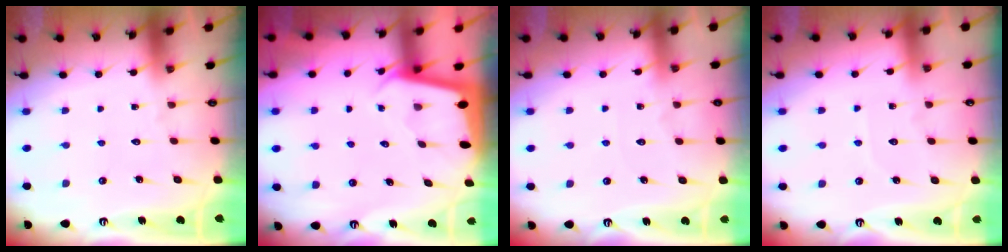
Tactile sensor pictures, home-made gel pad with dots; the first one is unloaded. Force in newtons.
{"total": 2.0, "press": 2.0, "slide": 0.1}
{"total": 4.8, "press": 4.7, "slide": 0.7}
{"total": 2.3, "press": 2.3, "slide": 0.4}